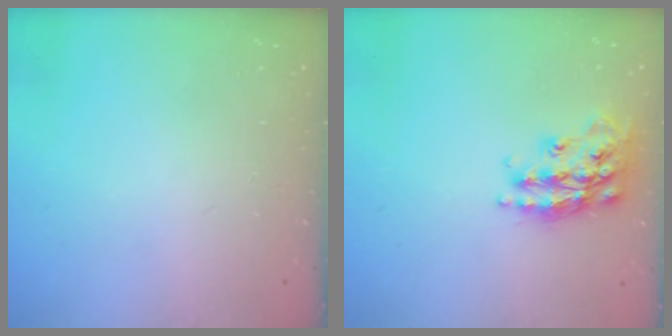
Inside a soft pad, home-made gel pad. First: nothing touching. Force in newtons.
{"total": 18.2, "press": 18.1, "slide": 1.1}